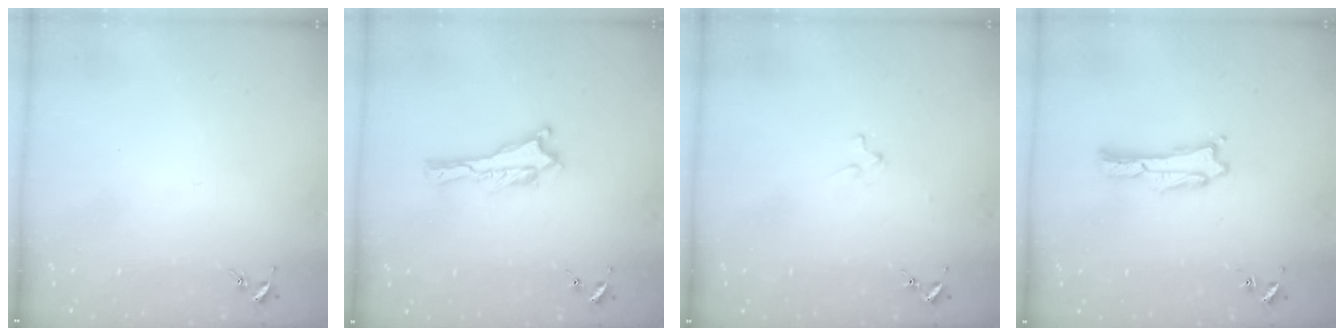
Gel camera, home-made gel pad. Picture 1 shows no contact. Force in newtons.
{"total": 0.0}
{"total": 1.1, "press": 1.1, "slide": 0.1}
{"total": 0.7, "press": 0.7, "slide": 0.1}